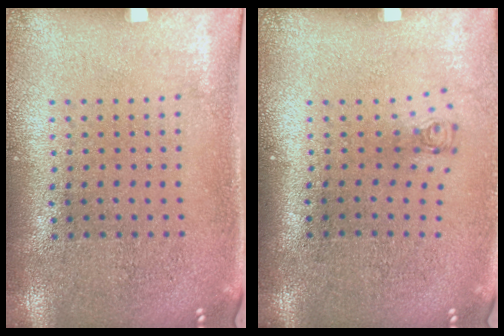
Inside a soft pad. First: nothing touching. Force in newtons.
{"total": 0.7, "press": 0.4, "slide": 0.6}